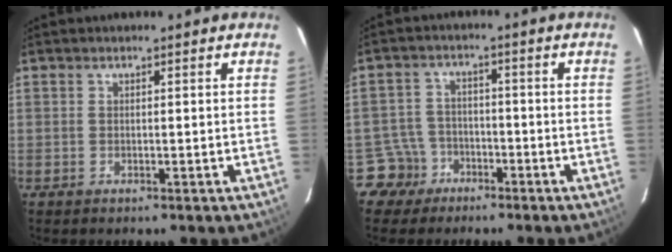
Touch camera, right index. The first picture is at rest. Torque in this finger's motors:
{"motor_torque": [-0.05, -0.19, -0.40, -0.21]}